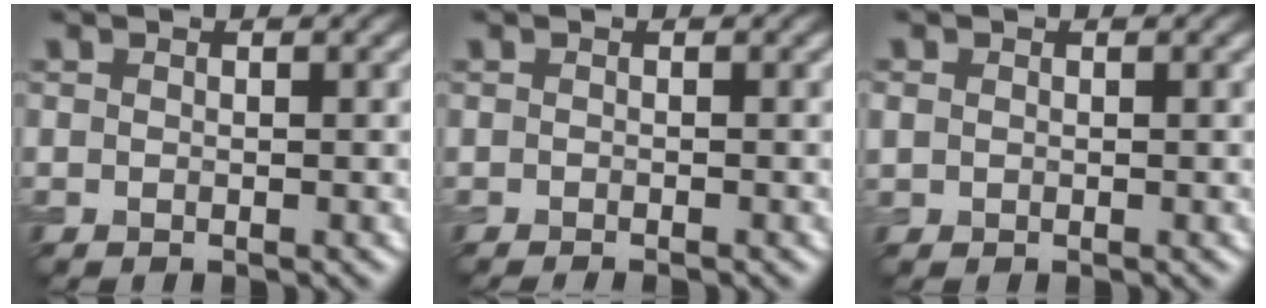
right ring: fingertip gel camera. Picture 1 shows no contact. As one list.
[{"total": 0.8, "force": [-0.7, 0.1, 0.4], "torque": [-0.002, -0.004, -0.012]}, {"total": 0.7, "force": [0.1, 0.7, 0.2], "torque": [-0.003, -0.001, 0.001]}]